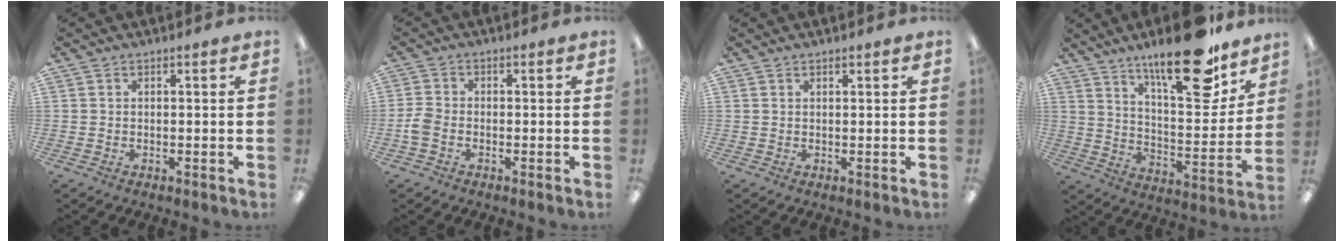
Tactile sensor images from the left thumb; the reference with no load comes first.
{"total": 3.5, "force": [-1.4, 2.3, 2.3], "torque": [-0.049, 0.003, -0.026]}
{"total": 0.7, "force": [0.6, 0.2, 0.2], "torque": [-0.005, 0.000, 0.012]}
{"total": 22.2, "force": [16.1, 6.6, 13.8], "torque": [-0.205, -0.103, 0.261]}